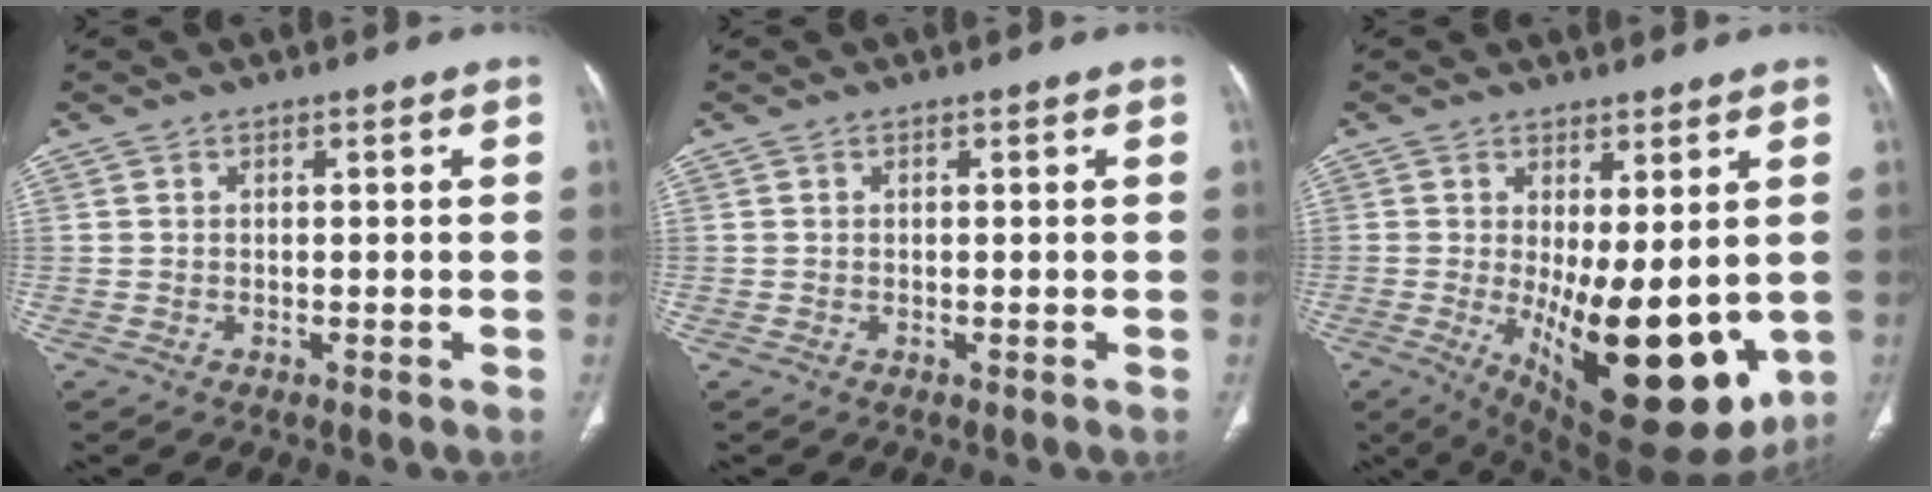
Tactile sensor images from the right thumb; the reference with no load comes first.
{"total": 0.0}
{"total": 18.8, "force": [-2.5, 7.6, 17.0], "torque": [-0.233, -0.038, -0.009]}